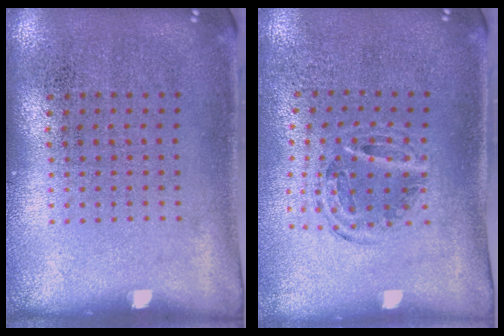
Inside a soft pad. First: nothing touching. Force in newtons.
{"total": 1.1, "press": 1.0, "slide": 0.2}